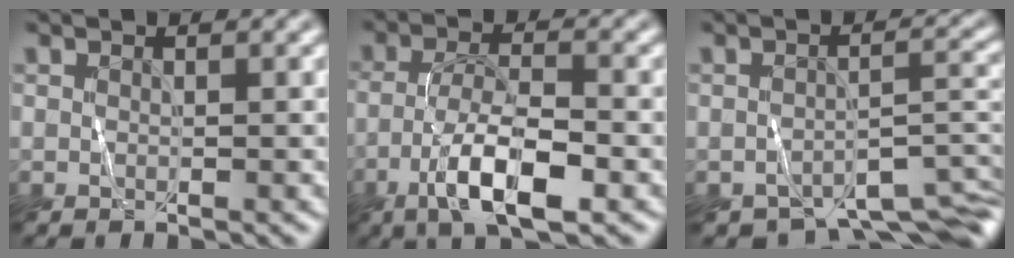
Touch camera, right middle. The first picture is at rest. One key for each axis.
{"total": 6.8, "fx": -3.0, "fy": 2.1, "fz": 5.8, "tx": -0.104, "ty": 0.004, "tz": -0.058}
{"total": 6.1, "fx": -4.8, "fy": 2.2, "fz": 3.1, "tx": -0.031, "ty": -0.019, "tz": -0.063}